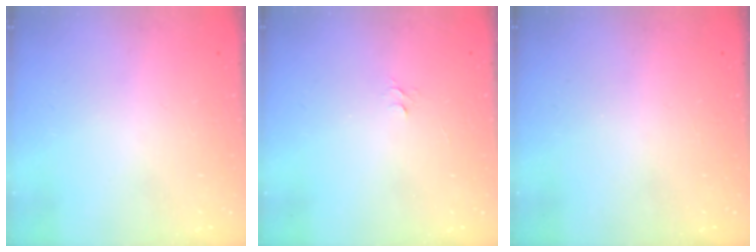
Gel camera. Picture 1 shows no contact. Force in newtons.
{"total": 3.7, "press": 3.7, "slide": 0.4}
{"total": 0.0}